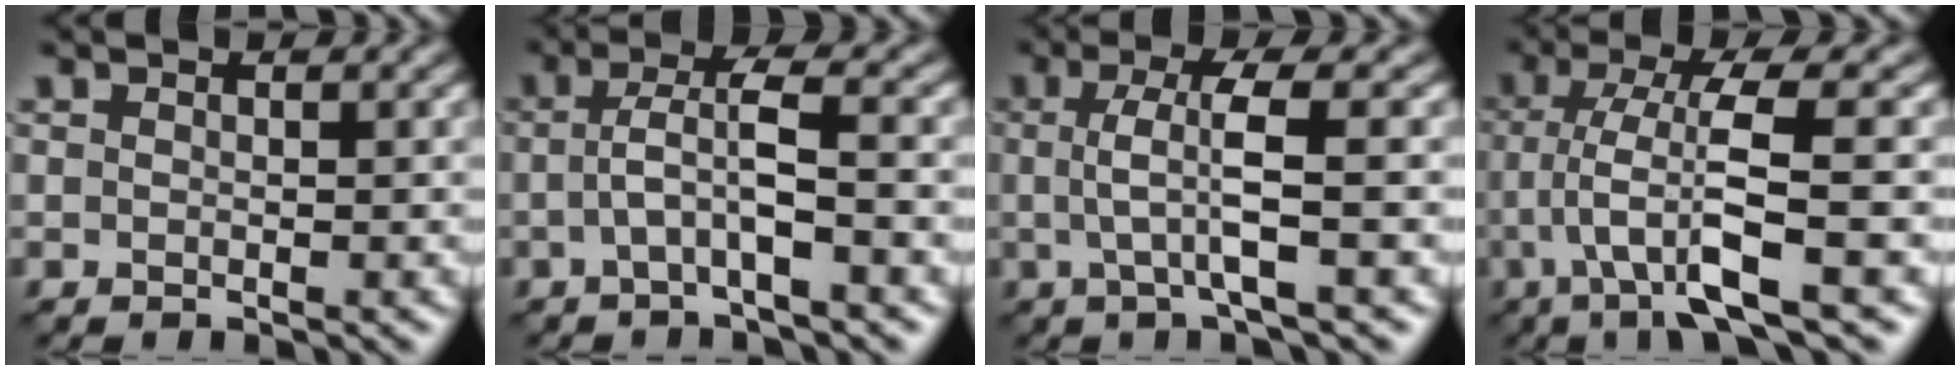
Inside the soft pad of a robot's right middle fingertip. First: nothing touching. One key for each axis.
{"total": 3.7, "fx": -0.5, "fy": 0.5, "fz": 3.6, "tx": -0.073, "ty": 0.007, "tz": -0.013}
{"total": 4.3, "fx": 0.0, "fy": 0.7, "fz": 4.3, "tx": -0.081, "ty": 0.001, "tz": 0.000}
{"total": 6.6, "fx": -1.5, "fy": 0.9, "fz": 6.4, "tx": -0.119, "ty": 0.006, "tz": -0.031}